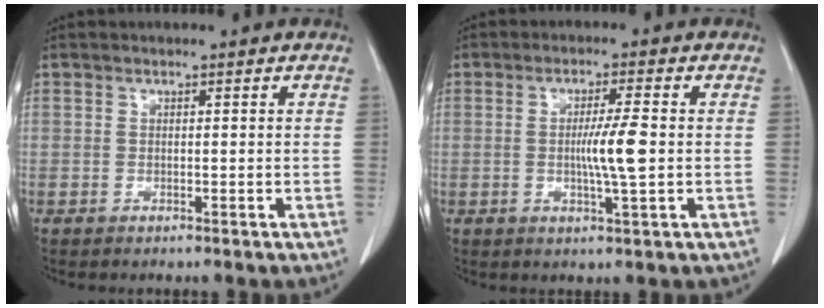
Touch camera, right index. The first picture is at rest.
{"total": 5.5, "force": [-0.4, -0.3, 5.5], "torque": [-0.097, -0.006, -0.008]}